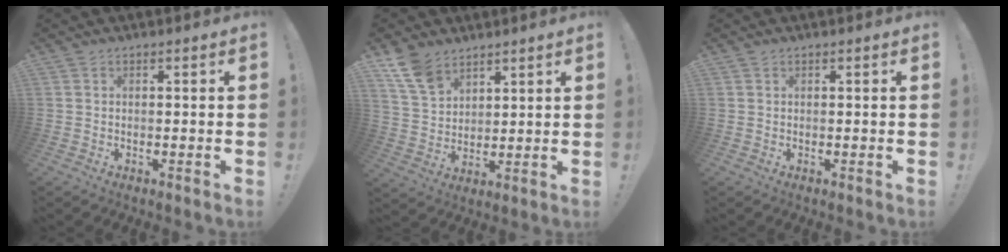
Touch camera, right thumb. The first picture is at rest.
{"total": 10.5, "force": [7.5, 5.9, 4.5], "torque": [-0.085, -0.038, 0.148]}
{"total": 0.0}